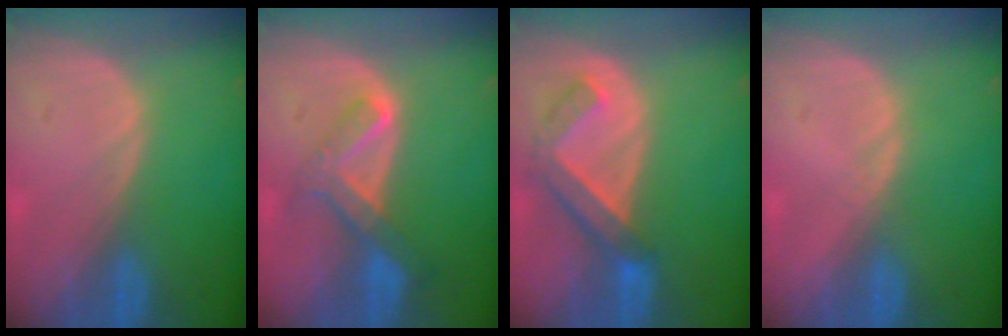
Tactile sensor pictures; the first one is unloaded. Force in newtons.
{"total": 6.8, "press": 5.8, "slide": 3.5}
{"total": 5.8, "press": 5.8, "slide": 0.8}
{"total": 0.7, "press": 0.5, "slide": 0.4}